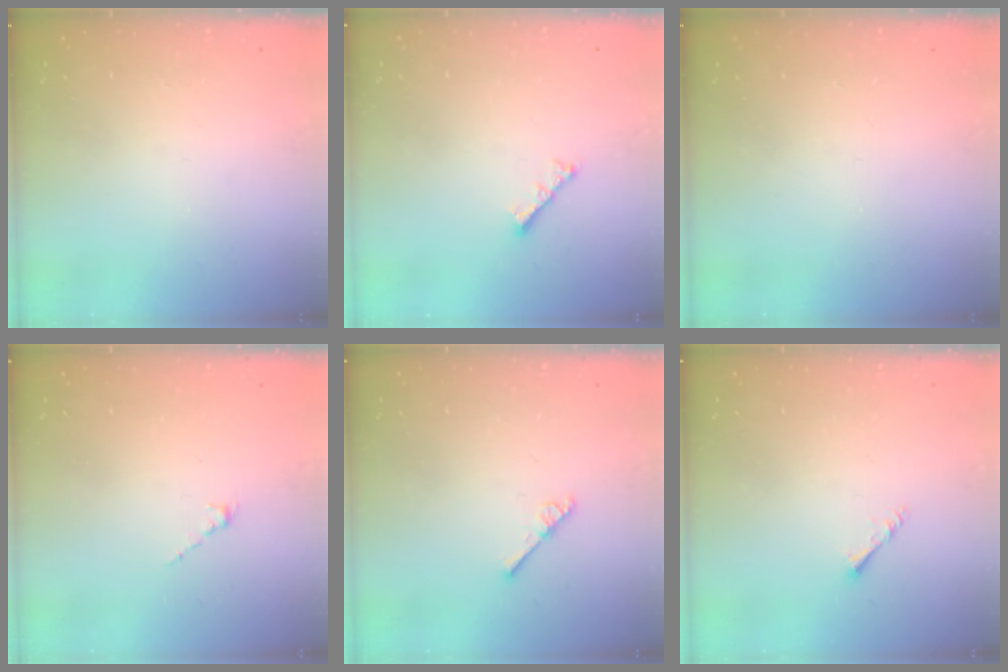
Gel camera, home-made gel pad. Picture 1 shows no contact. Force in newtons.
{"total": 2.8, "press": 2.7, "slide": 0.6}
{"total": 0.0}
{"total": 0.0}
{"total": 2.6, "press": 2.6, "slide": 0.3}
{"total": 1.8, "press": 1.8, "slide": 0.1}